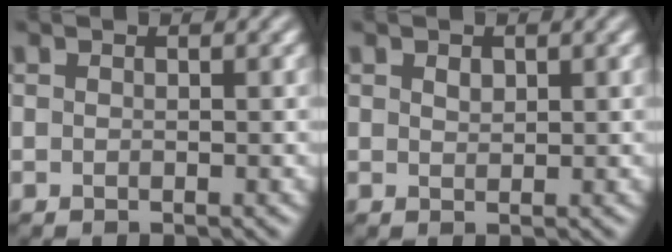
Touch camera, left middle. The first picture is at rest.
{"total": 0.9, "force": [0.5, 0.5, 0.4], "torque": [-0.008, -0.001, 0.011]}